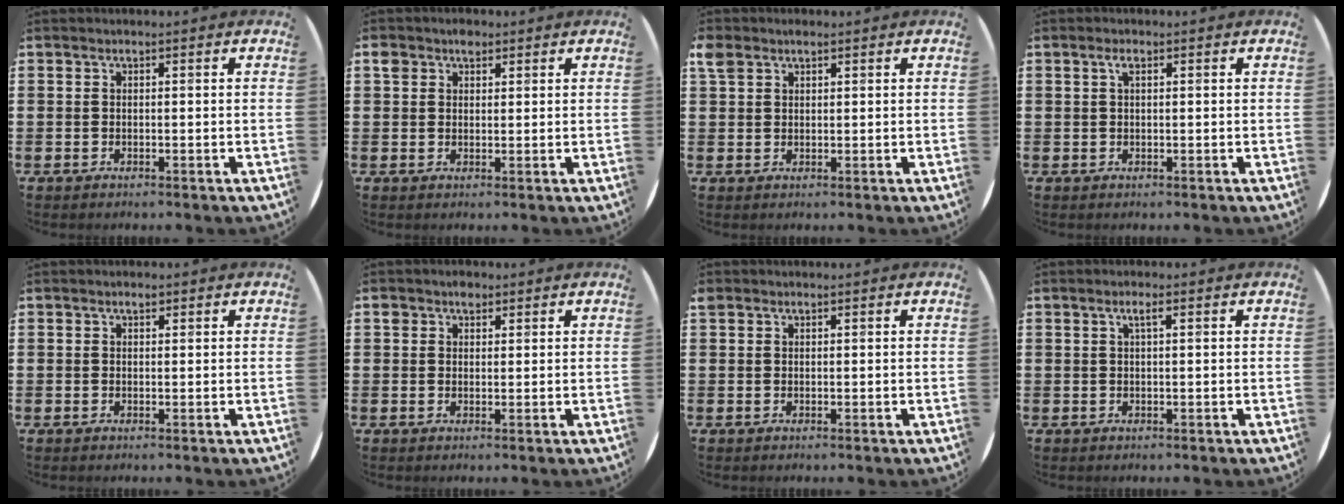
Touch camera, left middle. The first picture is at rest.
{"total": 2.6, "force": [1.8, 1.6, 0.8], "torque": [-0.003, 0.000, 0.031]}
{"total": 2.4, "force": [1.9, 1.3, 0.7], "torque": [-0.009, 0.001, 0.035]}
{"total": 1.2, "force": [0.5, 0.4, 1.1], "torque": [-0.022, 0.005, 0.008]}
{"total": 0.6, "force": [0.5, 0.2, 0.3], "torque": [-0.007, 0.002, 0.010]}
{"total": 2.1, "force": [1.5, 1.3, 0.6], "torque": [0.001, -0.001, 0.025]}
{"total": 0.5, "force": [0.5, 0.2, -0.1], "torque": [0.000, 0.003, 0.009]}
{"total": 1.4, "force": [0.6, 0.2, 1.2], "torque": [-0.025, 0.004, 0.009]}